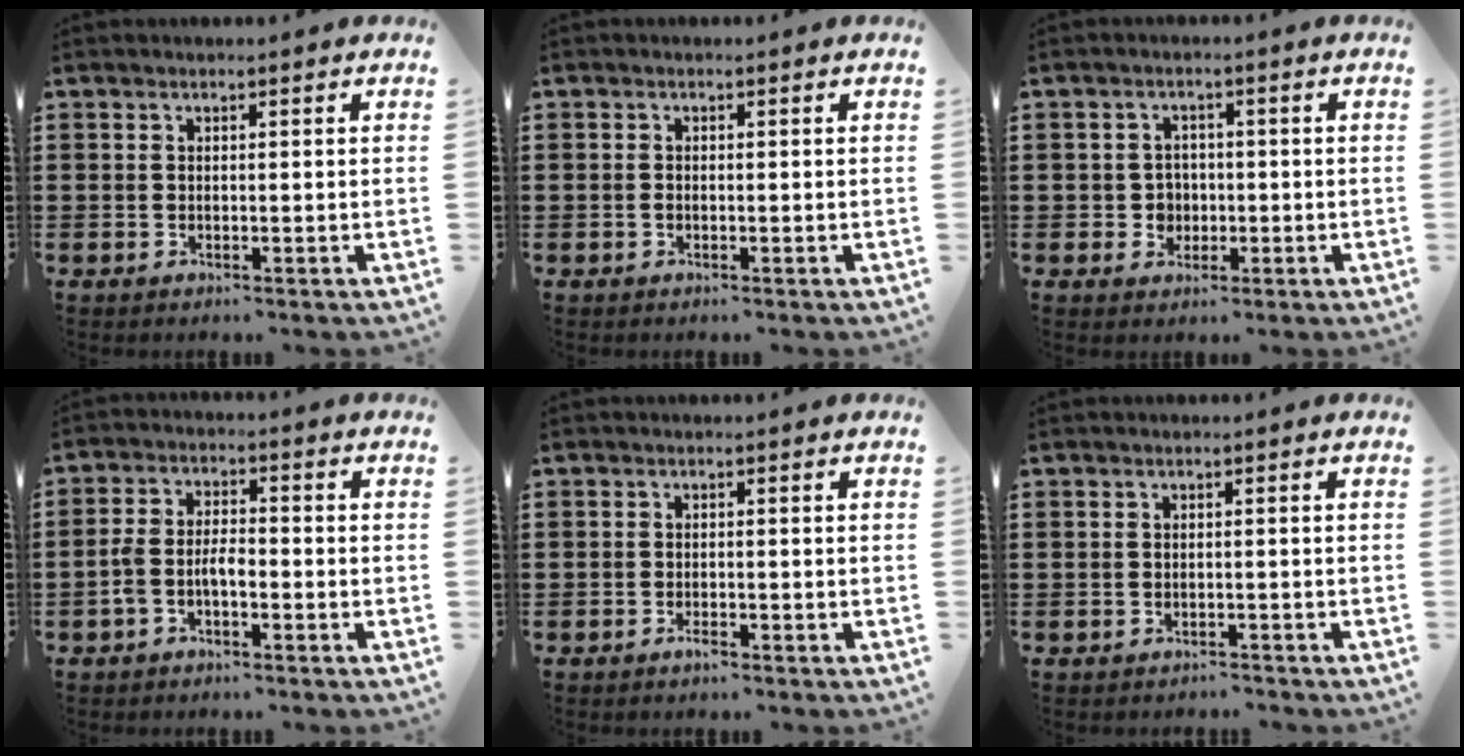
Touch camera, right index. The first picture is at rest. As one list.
[{"total": 0.5, "force": [-0.2, 0.3, 0.4], "torque": [-0.009, -0.001, -0.003]}, {"total": 2.8, "force": [-0.5, 2.7, 0.7], "torque": [-0.022, 0.007, -0.013]}, {"total": 4.2, "force": [-1.8, 1.9, 3.3], "torque": [-0.079, 0.002, -0.041]}, {"total": 1.1, "force": [-0.9, 0.4, 0.5], "torque": [-0.012, -0.005, -0.016]}, {"total": 0.9, "force": [-0.9, 0.2, -0.1], "torque": [-0.003, 0.002, -0.021]}]